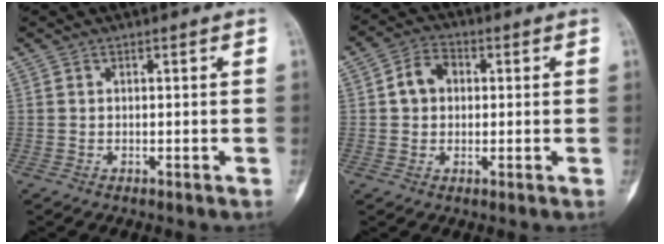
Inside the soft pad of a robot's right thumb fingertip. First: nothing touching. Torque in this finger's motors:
{"motor_torque": [0.21, 0.21, 0.11, -0.11, 0.10]}